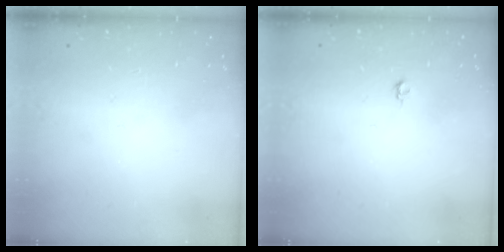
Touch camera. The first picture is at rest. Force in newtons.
{"total": 4.0, "press": 4.0, "slide": 0.6}